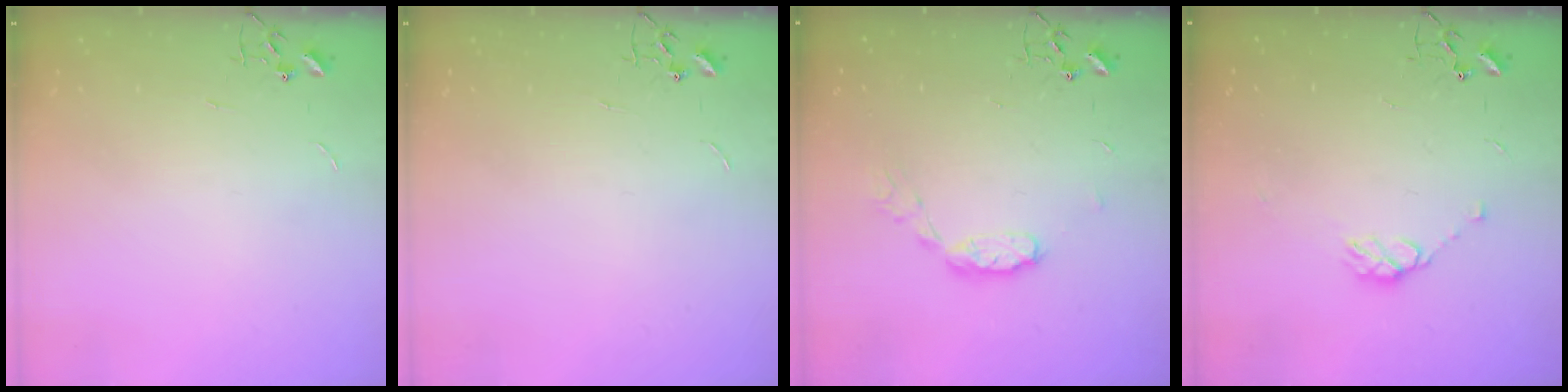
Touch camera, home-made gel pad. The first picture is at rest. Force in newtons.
{"total": 0.0}
{"total": 7.3, "press": 7.3, "slide": 0.4}
{"total": 7.5, "press": 7.4, "slide": 1.0}